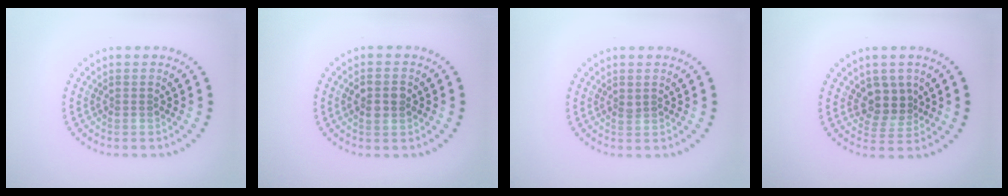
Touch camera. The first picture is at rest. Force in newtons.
{"total": 2.0, "press": 2.0, "slide": 0.1}
{"total": 0.6, "press": 0.5, "slide": 0.3}
{"total": 2.8, "press": 2.4, "slide": 1.5}